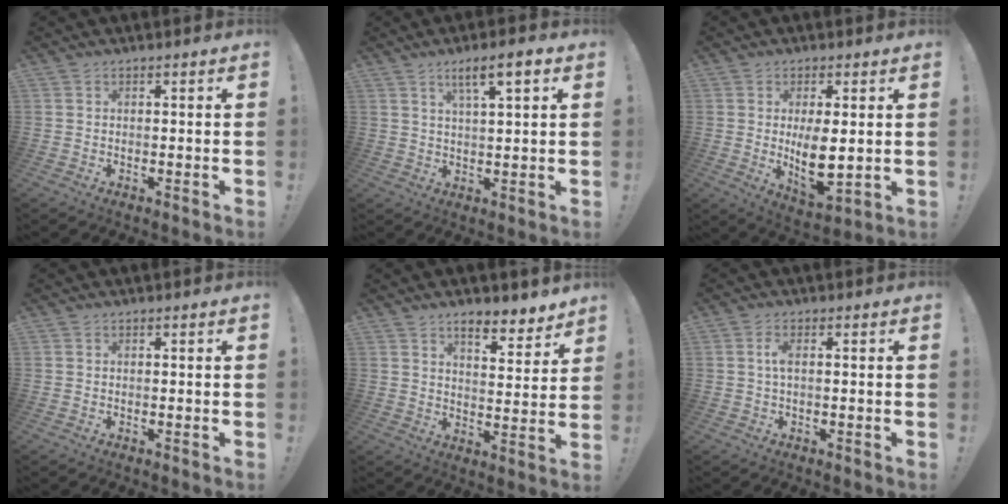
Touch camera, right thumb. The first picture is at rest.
{"total": 7.2, "force": [3.8, 1.1, 6.0], "torque": [-0.088, -0.017, 0.056]}
{"total": 10.0, "force": [0.9, 4.4, 8.9], "torque": [-0.141, -0.025, 0.018]}
{"total": 0.0}
{"total": 7.5, "force": [6.3, 2.0, 3.6], "torque": [-0.038, -0.051, 0.109]}
{"total": 2.5, "force": [0.2, 0.6, 2.4], "torque": [-0.056, 0.001, -0.001]}